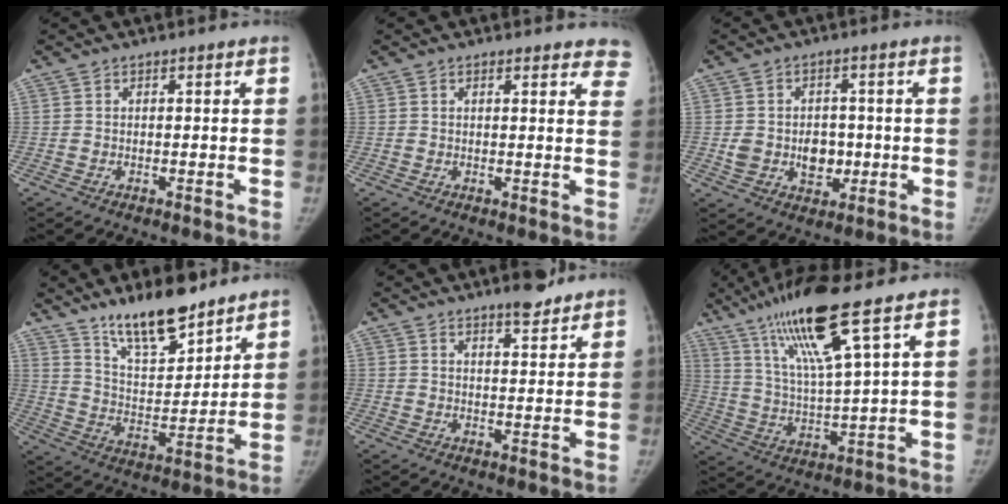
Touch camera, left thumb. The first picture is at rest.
{"total": 7.5, "force": [6.4, 2.0, 3.3], "torque": [-0.003, -0.021, 0.047]}
{"total": 7.7, "force": [-0.8, 6.0, 4.7], "torque": [-0.045, 0.006, -0.001]}
{"total": 14.2, "force": [11.3, 4.3, 7.6], "torque": [-0.097, -0.080, 0.201]}
{"total": 5.1, "force": [4.1, 1.1, 2.9], "torque": [-0.031, -0.029, 0.059]}
{"total": 15.9, "force": [9.4, 1.0, 12.8], "torque": [-0.245, -0.038, 0.179]}